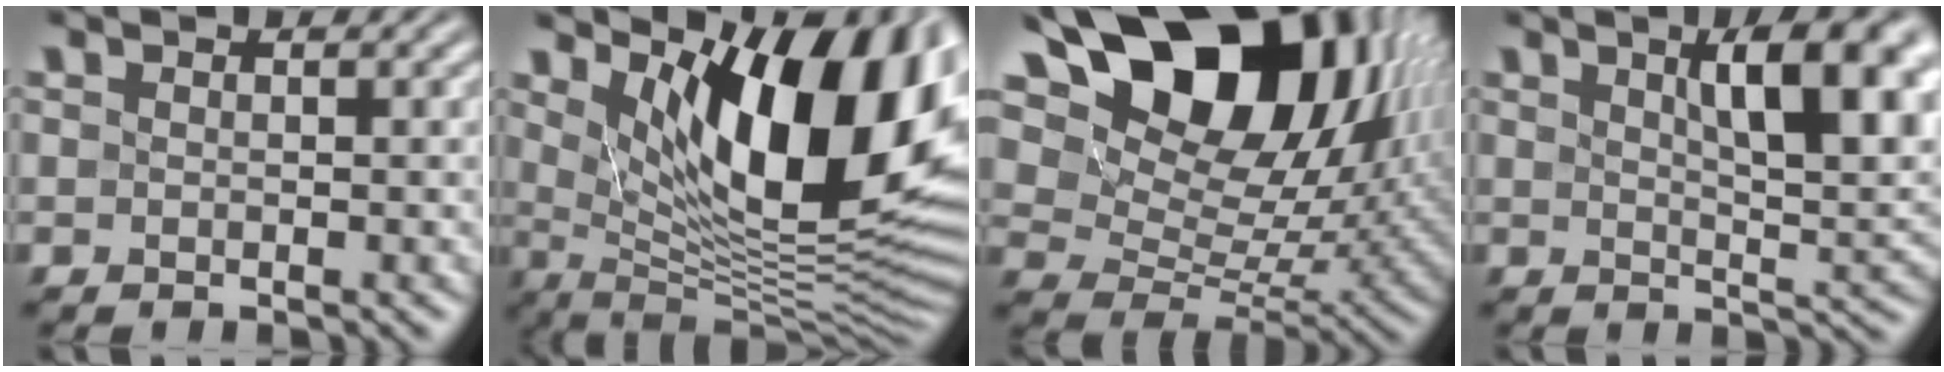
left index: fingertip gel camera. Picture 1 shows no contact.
{"total": 15.0, "force": [5.4, 6.1, 12.6], "torque": [-0.165, -0.014, 0.089]}
{"total": 17.3, "force": [8.2, 10.3, 11.2], "torque": [-0.195, 0.023, 0.141]}
{"total": 9.3, "force": [3.3, 2.9, 8.2], "torque": [-0.113, 0.006, 0.055]}